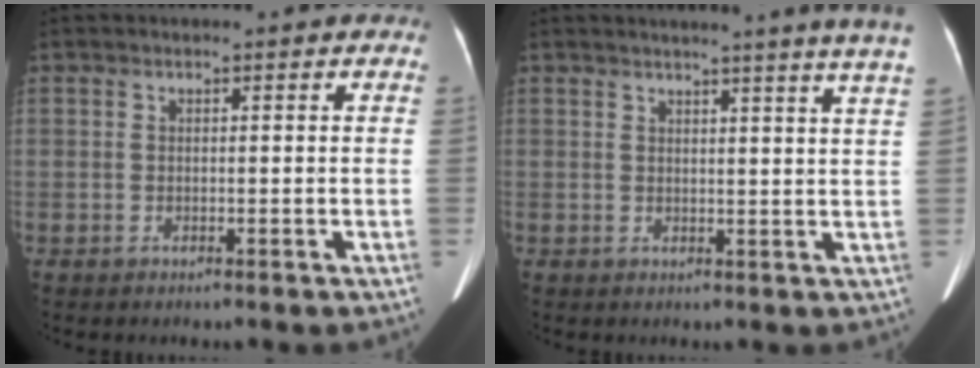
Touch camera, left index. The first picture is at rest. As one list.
[{"total": 10.8, "force": [9.4, -1.5, 5.2], "torque": [-0.064, -0.029, 0.087]}]